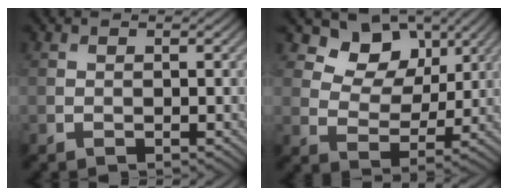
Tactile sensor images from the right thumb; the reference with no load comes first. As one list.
[{"total": 8.2, "force": [4.8, 5.4, 3.9], "torque": [-0.066, -0.009, 0.080]}]